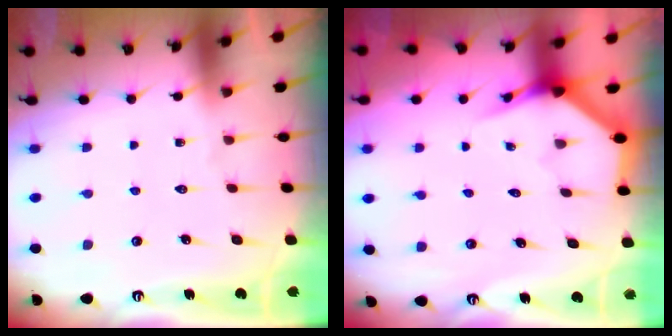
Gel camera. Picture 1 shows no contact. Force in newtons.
{"total": 3.8, "press": 3.8, "slide": 0.2}